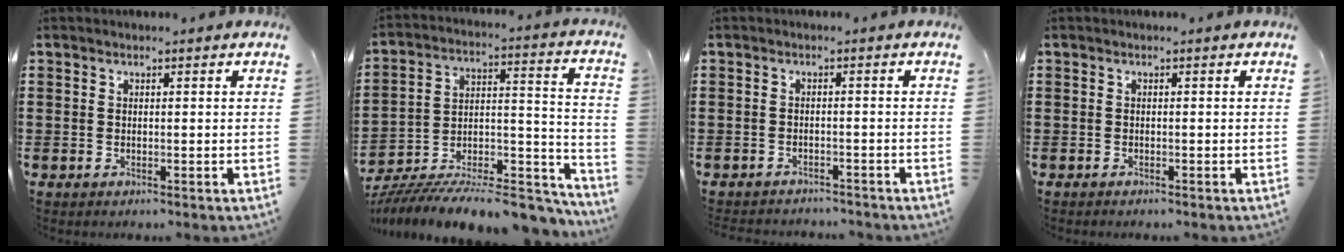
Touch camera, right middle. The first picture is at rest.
{"total": 12.3, "force": [-11.4, 2.1, 4.2], "torque": [-0.042, 0.037, -0.216]}
{"total": 1.8, "force": [-1.8, 0.1, -0.1], "torque": [-0.007, -0.002, -0.040]}
{"total": 0.0}